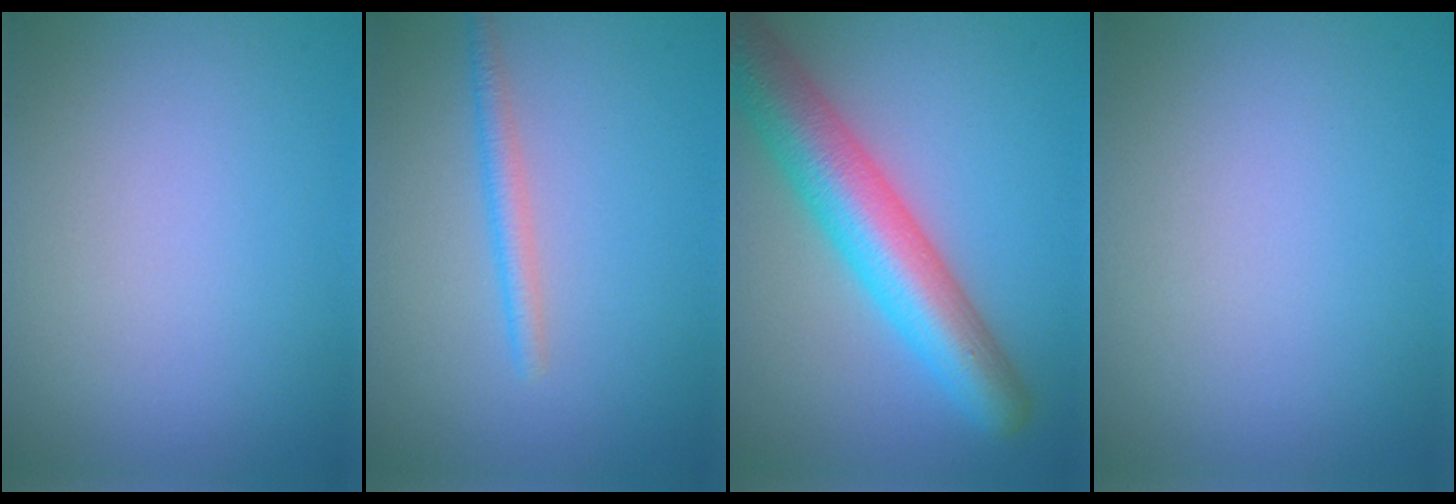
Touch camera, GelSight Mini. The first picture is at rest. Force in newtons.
{"total": 1.8, "press": 1.8, "slide": 0.1}
{"total": 8.8, "press": 8.8, "slide": 0.3}
{"total": 0.0}